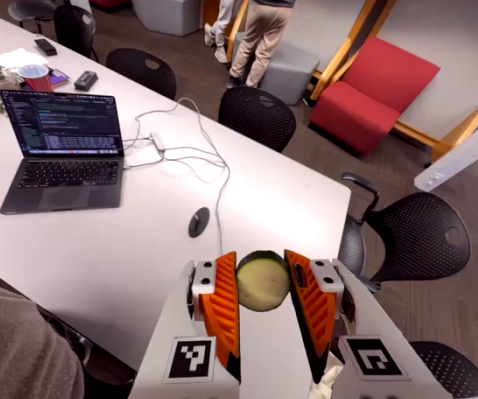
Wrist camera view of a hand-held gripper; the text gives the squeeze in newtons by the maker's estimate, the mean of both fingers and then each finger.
{"total": 13.4, "left": 14.4, "right": 12.3}